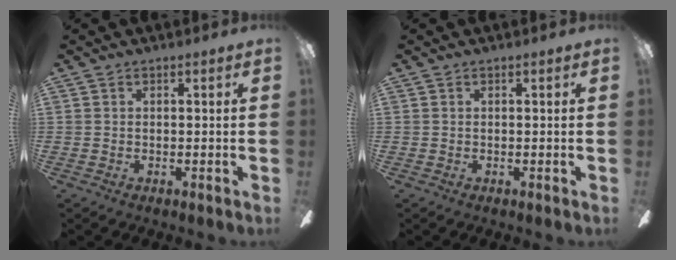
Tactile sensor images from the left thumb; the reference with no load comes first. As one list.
[{"total": 0.0}]